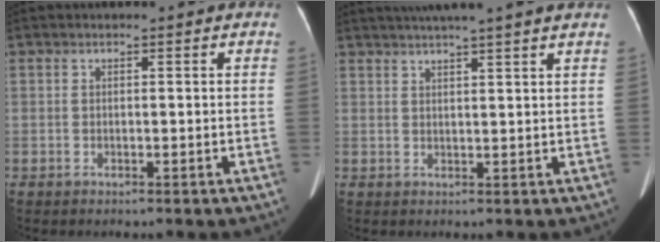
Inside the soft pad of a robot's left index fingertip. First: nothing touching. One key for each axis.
{"total": 9.6, "fx": 8.1, "fy": -1.1, "fz": 4.9, "tx": -0.077, "ty": 0.027, "tz": 0.101}